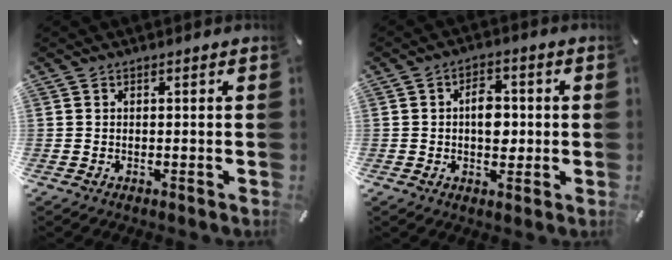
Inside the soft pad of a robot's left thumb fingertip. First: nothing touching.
{"total": 6.7, "force": [0.0, 4.4, 5.1], "torque": [-0.064, 0.000, -0.005]}